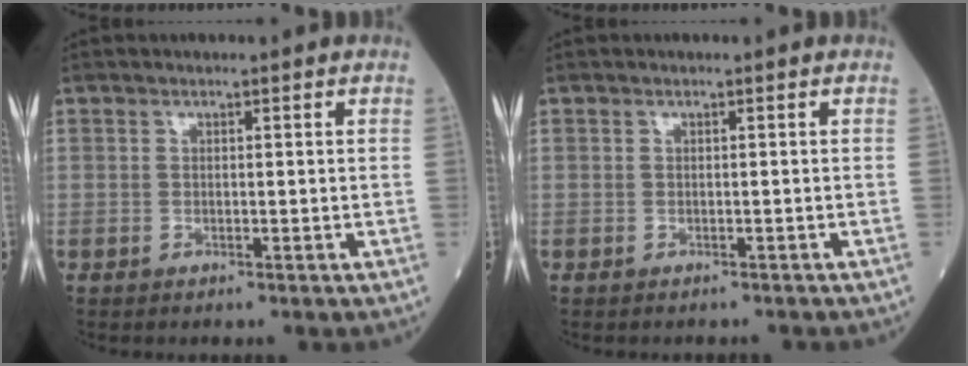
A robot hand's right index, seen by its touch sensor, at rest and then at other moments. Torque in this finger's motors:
{"motor_torque": [0.13, -0.06, -0.06, -0.01]}